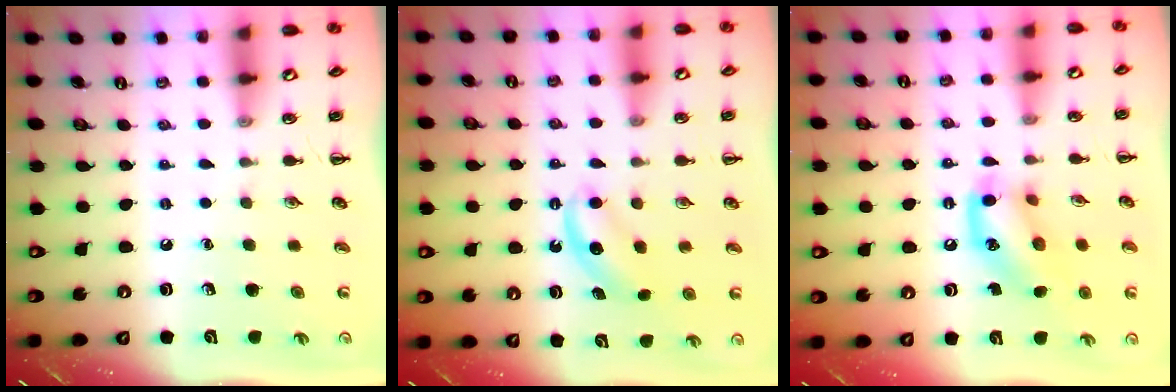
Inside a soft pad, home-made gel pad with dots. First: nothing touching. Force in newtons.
{"total": 5.6, "press": 5.4, "slide": 1.5}
{"total": 12.9, "press": 12.8, "slide": 1.9}